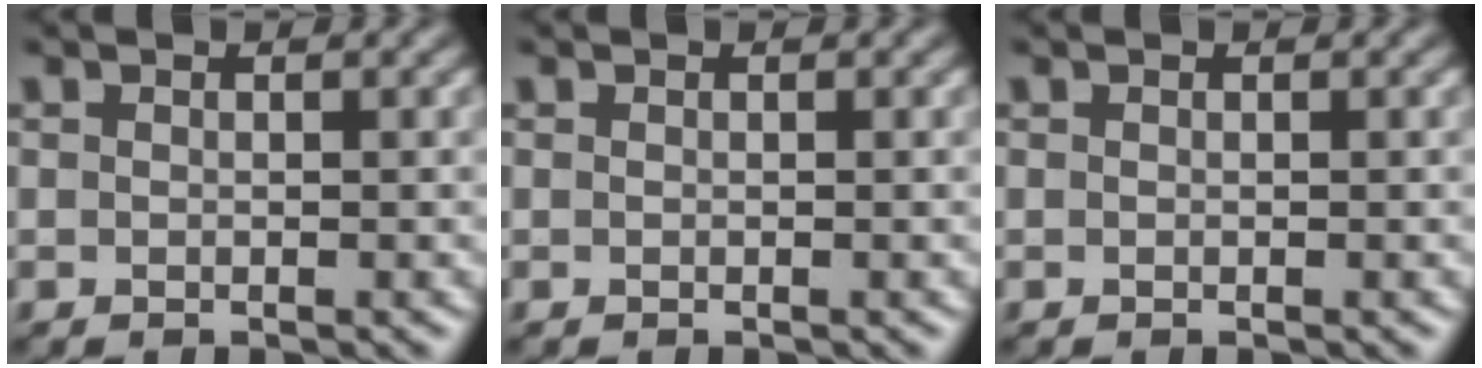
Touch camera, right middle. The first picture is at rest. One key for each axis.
{"total": 0.0}
{"total": 0.0}